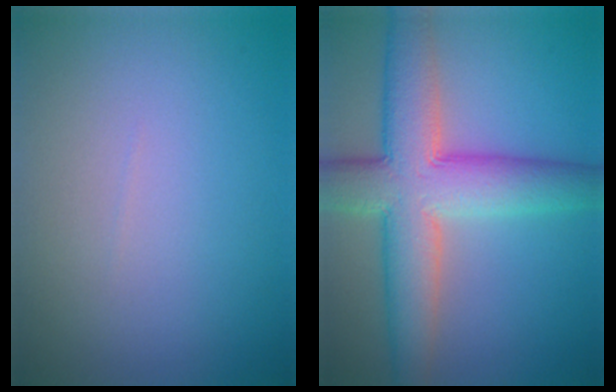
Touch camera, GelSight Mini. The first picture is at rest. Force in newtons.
{"total": 9.4, "press": 9.4, "slide": 0.4}